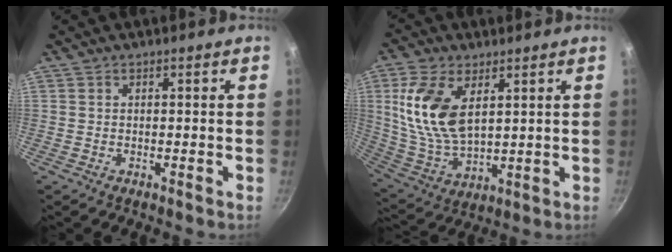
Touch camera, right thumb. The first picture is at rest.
{"total": 14.7, "force": [4.4, 8.0, 11.5], "torque": [-0.223, -0.021, 0.098]}